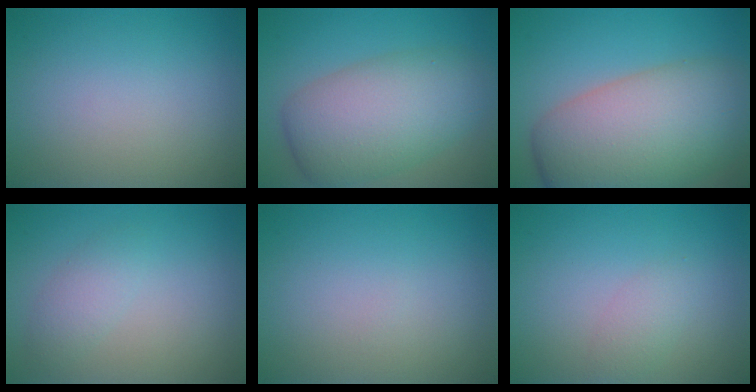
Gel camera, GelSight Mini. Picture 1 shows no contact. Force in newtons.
{"total": 8.3, "press": 8.3, "slide": 0.3}
{"total": 11.8, "press": 11.8, "slide": 0.5}
{"total": 1.8, "press": 1.8, "slide": 0.1}
{"total": 0.0}
{"total": 1.5, "press": 1.5, "slide": 0.1}